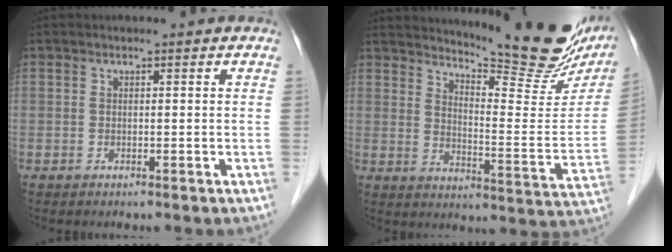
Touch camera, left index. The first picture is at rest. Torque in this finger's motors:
{"motor_torque": [0.38, -0.50, 0.35, 0.06]}